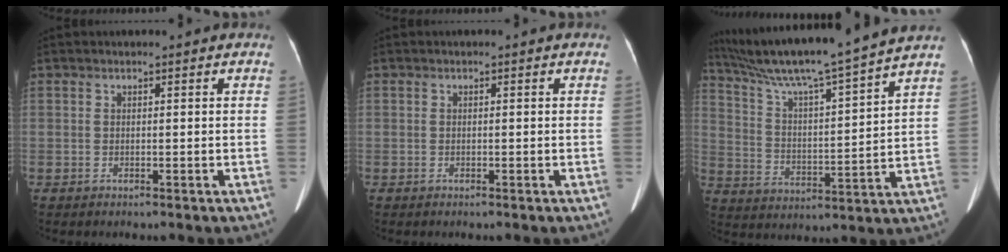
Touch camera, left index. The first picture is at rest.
{"total": 0.0}
{"total": 18.5, "force": [15.9, -1.8, 9.2], "torque": [-0.166, -0.007, 0.257]}